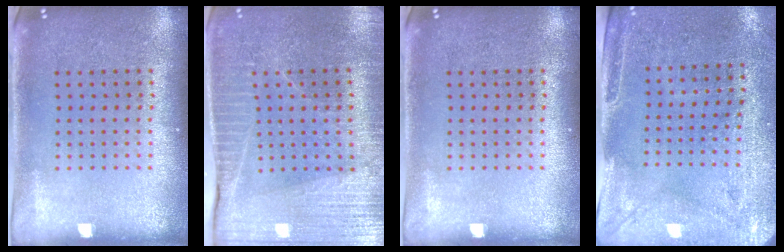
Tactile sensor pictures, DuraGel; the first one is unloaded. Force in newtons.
{"total": 3.5, "press": 3.5, "slide": 0.4}
{"total": 0.0}
{"total": 3.0, "press": 2.5, "slide": 1.6}